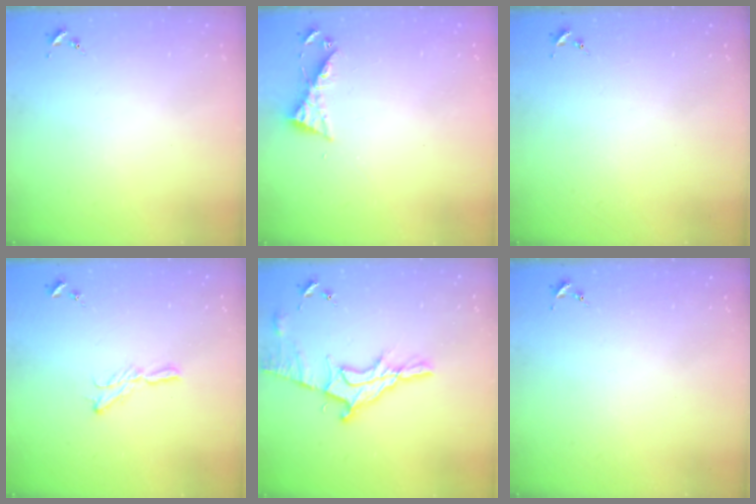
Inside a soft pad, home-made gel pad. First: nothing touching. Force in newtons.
{"total": 5.2, "press": 5.2, "slide": 0.4}
{"total": 0.0}
{"total": 6.3, "press": 6.3, "slide": 0.3}
{"total": 13.5, "press": 13.4, "slide": 1.3}
{"total": 0.0}